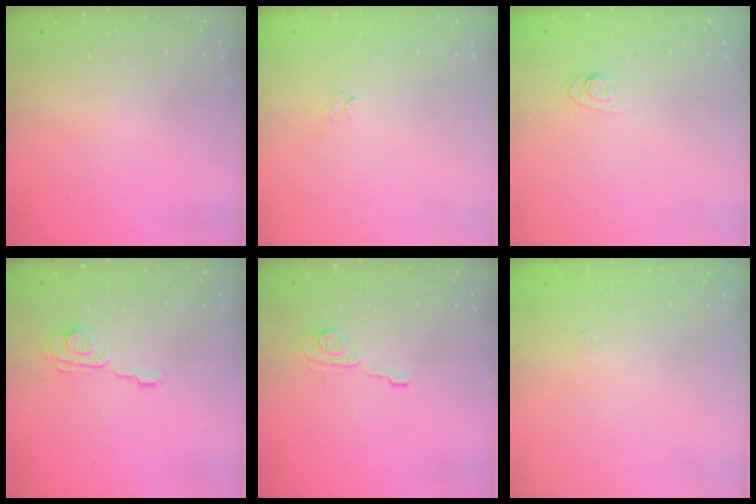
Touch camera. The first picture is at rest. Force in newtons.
{"total": 1.6, "press": 1.2, "slide": 1.0}
{"total": 4.8, "press": 4.5, "slide": 1.7}
{"total": 8.3, "press": 8.2, "slide": 0.6}
{"total": 6.6, "press": 6.6, "slide": 0.4}
{"total": 1.8, "press": 1.4, "slide": 1.1}